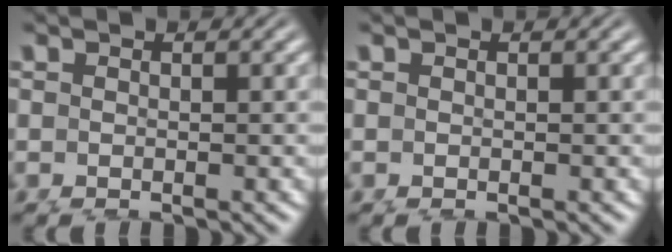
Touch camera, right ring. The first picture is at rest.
{"total": 0.0}